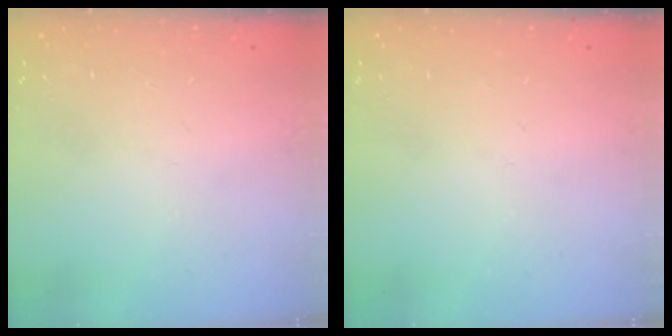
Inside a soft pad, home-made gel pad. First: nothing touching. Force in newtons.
{"total": 0.0}